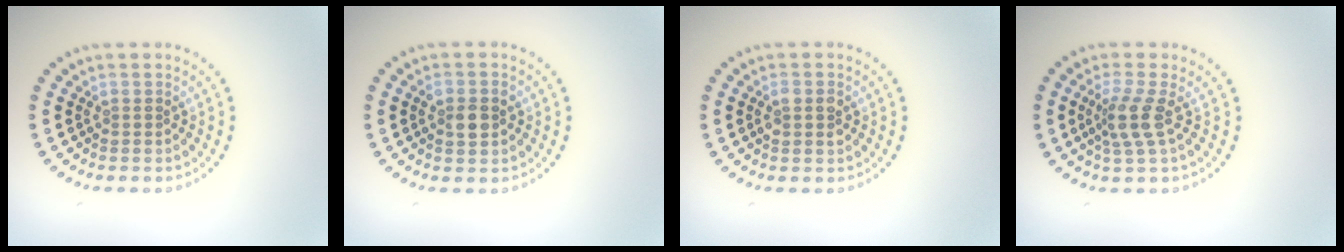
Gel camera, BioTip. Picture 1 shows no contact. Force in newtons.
{"total": 2.3, "press": 2.3, "slide": 0.2}
{"total": 1.6, "press": 1.6, "slide": 0.2}
{"total": 2.7, "press": 2.0, "slide": 1.8}